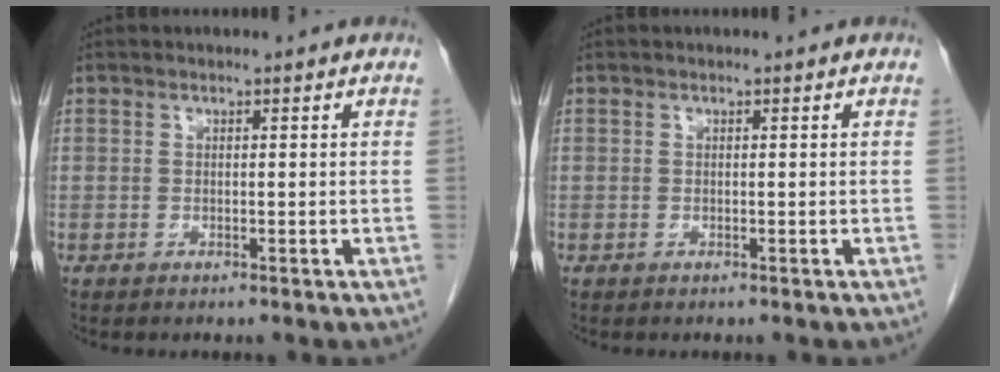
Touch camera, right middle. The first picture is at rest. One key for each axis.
{"total": 0.0}